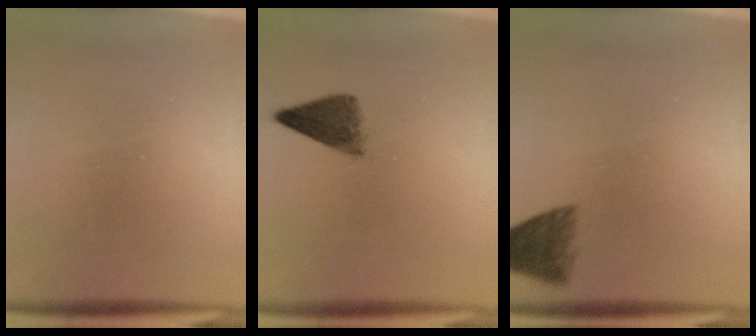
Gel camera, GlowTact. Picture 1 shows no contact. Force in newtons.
{"total": 4.6}
{"total": 4.0}